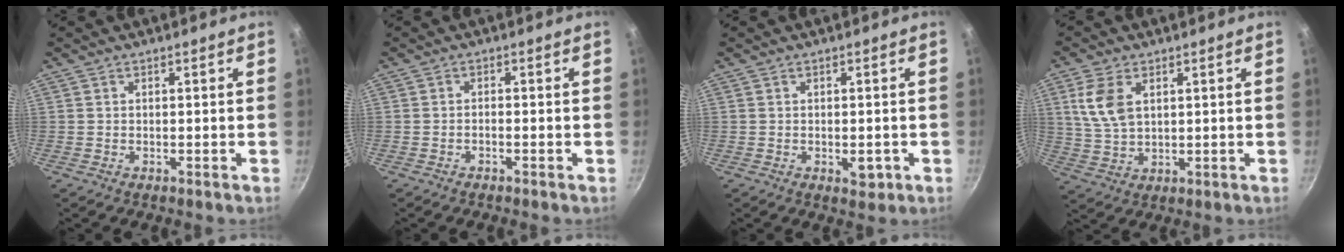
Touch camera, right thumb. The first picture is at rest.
{"total": 1.0, "force": [-0.7, 0.2, 0.6], "torque": [-0.017, 0.007, -0.017]}
{"total": 2.7, "force": [-1.2, 1.4, 2.0], "torque": [-0.021, 0.007, -0.011]}
{"total": 7.9, "force": [2.8, 4.7, 5.8], "torque": [-0.112, -0.013, 0.062]}